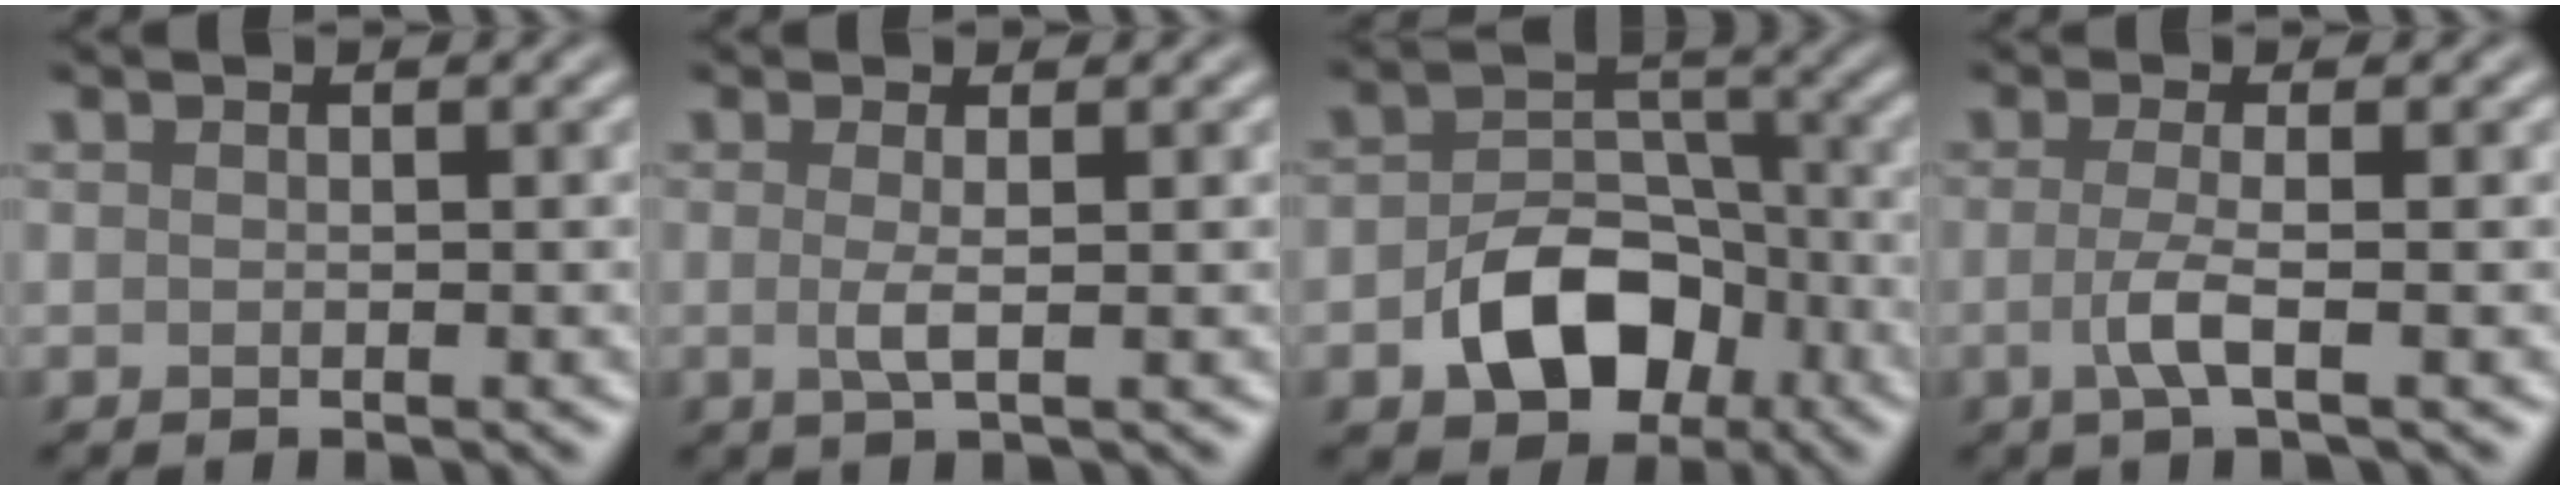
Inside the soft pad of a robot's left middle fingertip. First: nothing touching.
{"total": 1.5, "force": [-0.1, 0.0, 1.5], "torque": [-0.037, 0.001, -0.002]}
{"total": 6.9, "force": [-3.0, 4.7, 4.0], "torque": [-0.060, -0.007, -0.047]}
{"total": 2.5, "force": [-0.6, 0.3, 2.4], "torque": [-0.056, -0.002, -0.017]}